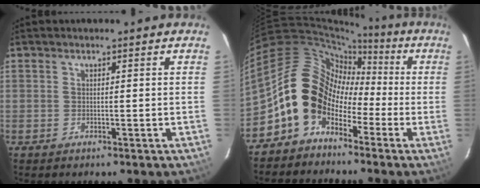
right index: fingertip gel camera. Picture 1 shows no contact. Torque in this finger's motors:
{"motor_torque": [0.99, -0.58, 1.06, 0.21]}